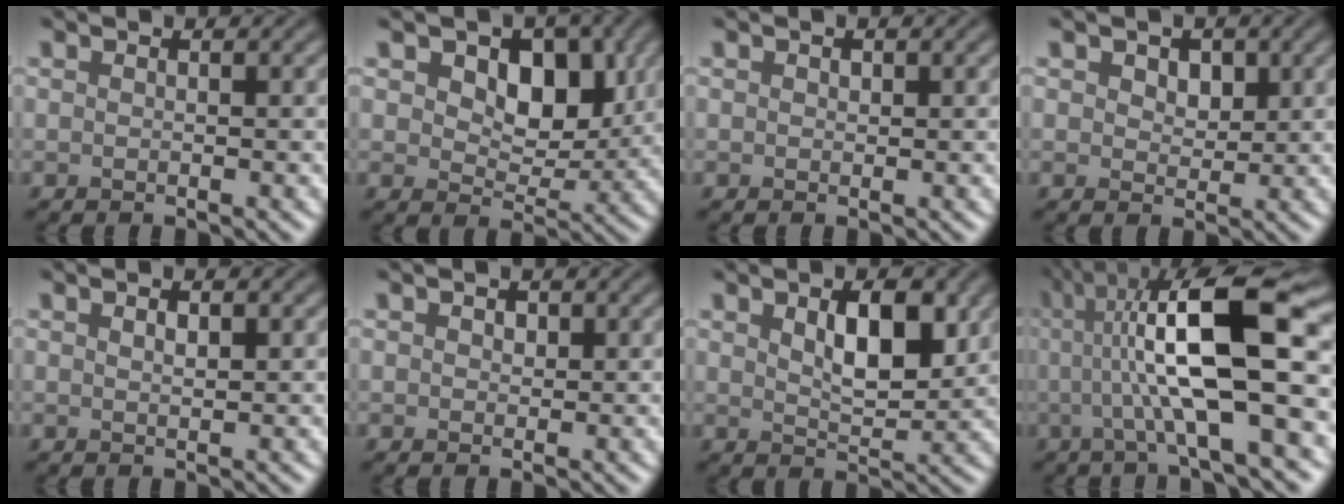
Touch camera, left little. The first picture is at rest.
{"total": 6.2, "force": [2.0, 3.9, 4.3], "torque": [-0.067, -0.013, 0.017]}
{"total": 0.5, "force": [0.2, 0.4, 0.2], "torque": [-0.005, 0.000, 0.002]}
{"total": 2.4, "force": [0.9, 1.7, 1.4], "torque": [-0.031, -0.004, 0.007]}
{"total": 1.5, "force": [0.4, 0.7, 1.3], "torque": [-0.023, 0.002, 0.007]}
{"total": 1.2, "force": [0.4, 1.0, 0.6], "torque": [-0.012, 0.003, -0.001]}
{"total": 5.0, "force": [1.3, 2.5, 4.1], "torque": [-0.075, -0.005, 0.022]}
{"total": 12.7, "force": [0.9, 2.5, 12.4], "torque": [-0.185, 0.019, 0.009]}